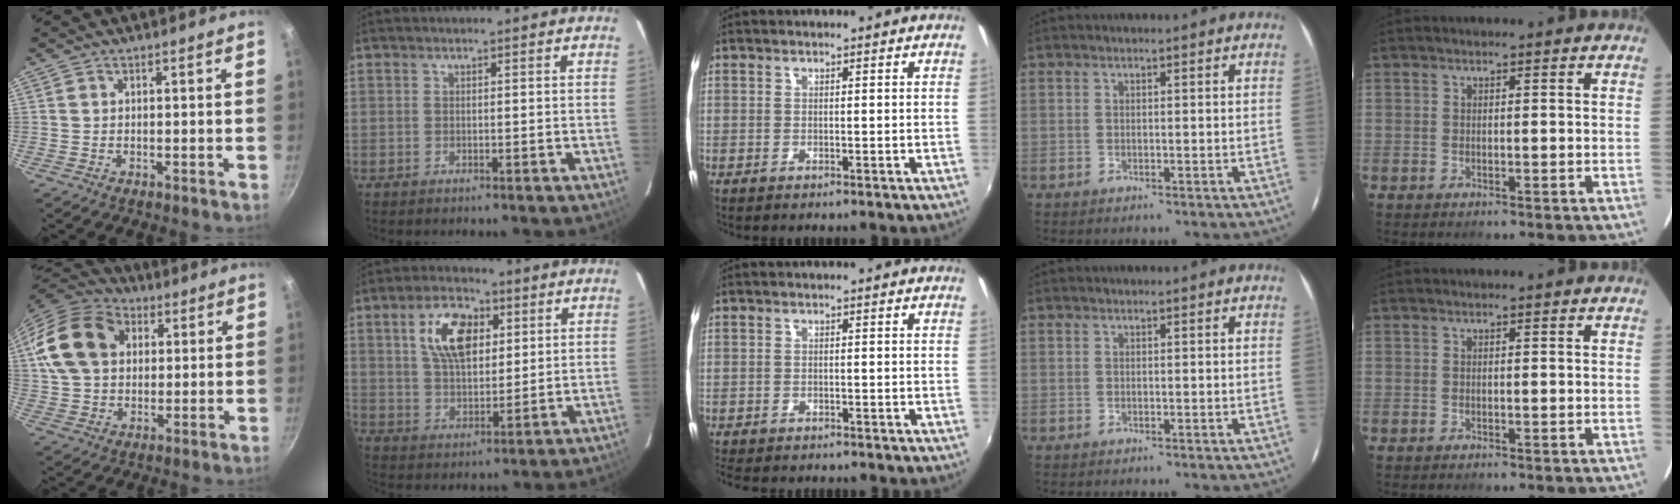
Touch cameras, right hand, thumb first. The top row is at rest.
{"thumb": {"total": 18.9, "force": [5.0, 14.0, 11.6], "torque": [-0.212, 0.020, 0.082]}, "index": {"total": 11.3, "force": [4.0, 6.2, 8.6], "torque": [-0.158, 0.021, 0.075]}, "middle": {"total": 4.0, "force": [-3.5, 1.1, 1.4], "torque": [-0.038, -0.018, -0.056]}}